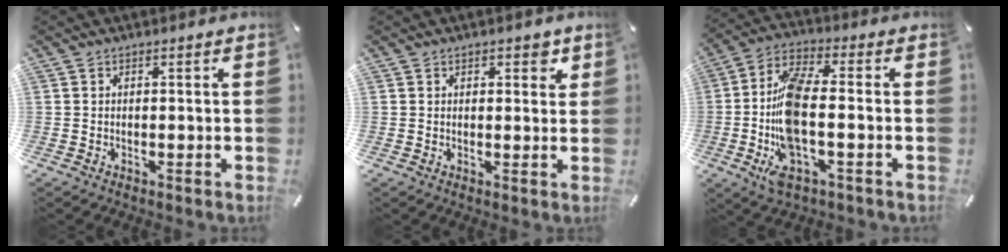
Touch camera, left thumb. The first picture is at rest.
{"total": 2.6, "force": [1.4, 1.6, 1.5], "torque": [-0.008, -0.003, 0.017]}
{"total": 15.8, "force": [-1.6, 5.8, 14.6], "torque": [-0.318, -0.017, -0.027]}